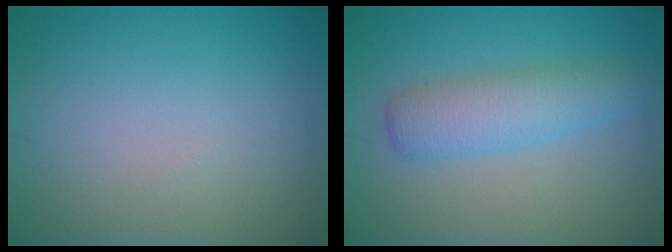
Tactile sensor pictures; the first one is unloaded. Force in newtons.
{"total": 3.9, "press": 3.9, "slide": 0.1}